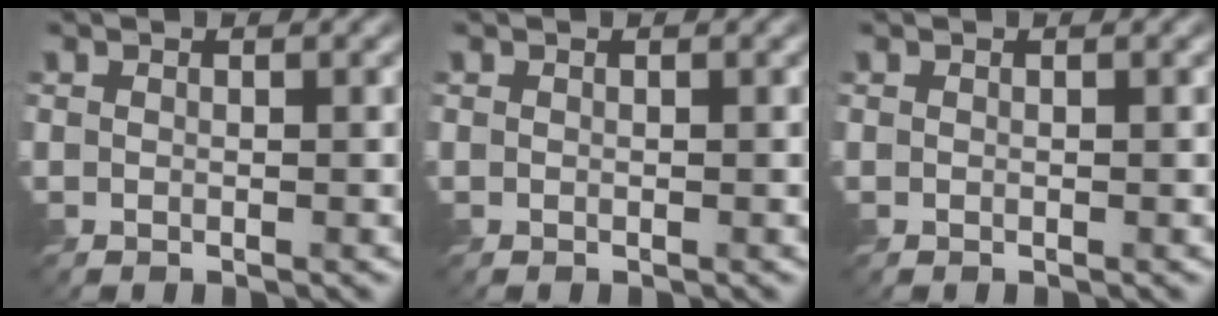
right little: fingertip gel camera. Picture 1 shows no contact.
{"total": 0.0}
{"total": 0.0}